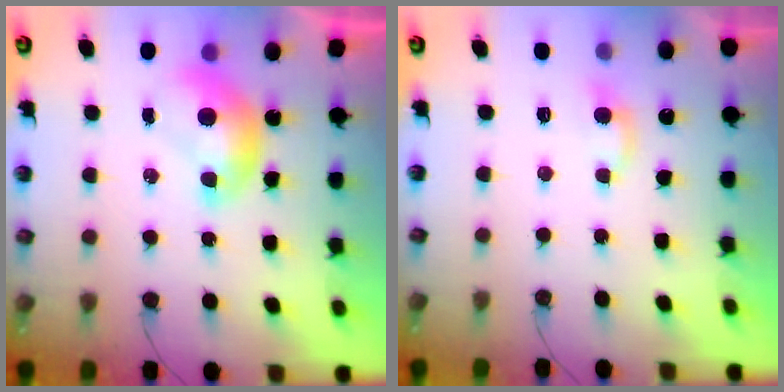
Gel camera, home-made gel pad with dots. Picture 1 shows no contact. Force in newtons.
{"total": 3.7, "press": 3.6, "slide": 0.4}